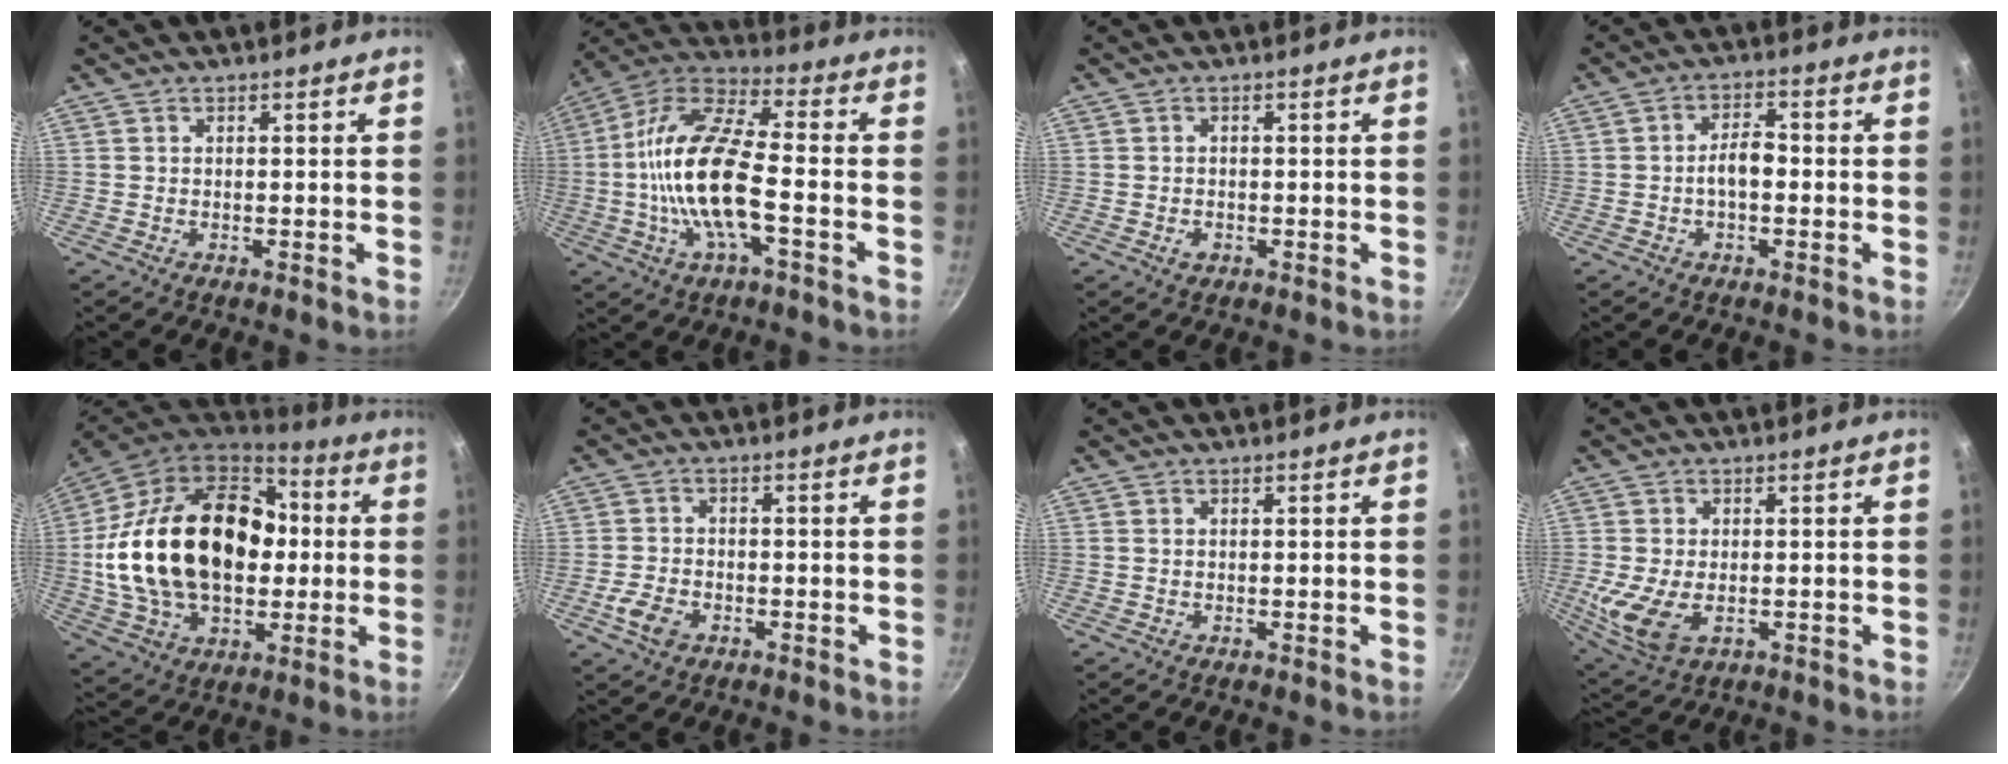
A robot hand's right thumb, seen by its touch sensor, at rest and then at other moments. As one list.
[{"total": 17.8, "force": [-3.0, 6.4, 16.4], "torque": [-0.320, 0.036, -0.075]}, {"total": 1.6, "force": [-0.6, 1.2, 0.9], "torque": [-0.012, 0.004, -0.010]}, {"total": 4.6, "force": [-0.8, 2.5, 3.8], "torque": [-0.054, 0.022, -0.018]}, {"total": 31.7, "force": [1.2, 21.2, 23.5], "torque": [-0.412, 0.035, 0.030]}, {"total": 5.0, "force": [-2.2, 3.4, 3.0], "torque": [-0.059, 0.015, -0.042]}, {"total": 0.0}, {"total": 9.0, "force": [-1.2, 5.5, 7.0], "torque": [-0.144, -0.021, -0.015]}]